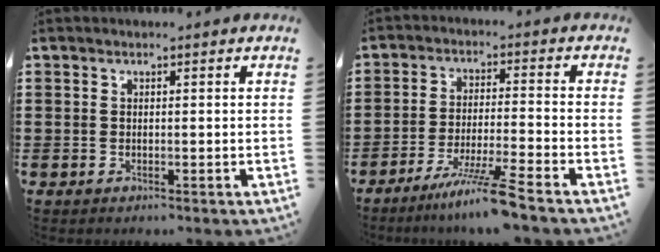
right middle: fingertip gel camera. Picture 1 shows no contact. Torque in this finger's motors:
{"motor_torque": [1.28, -0.86, 0.20, 0.16]}